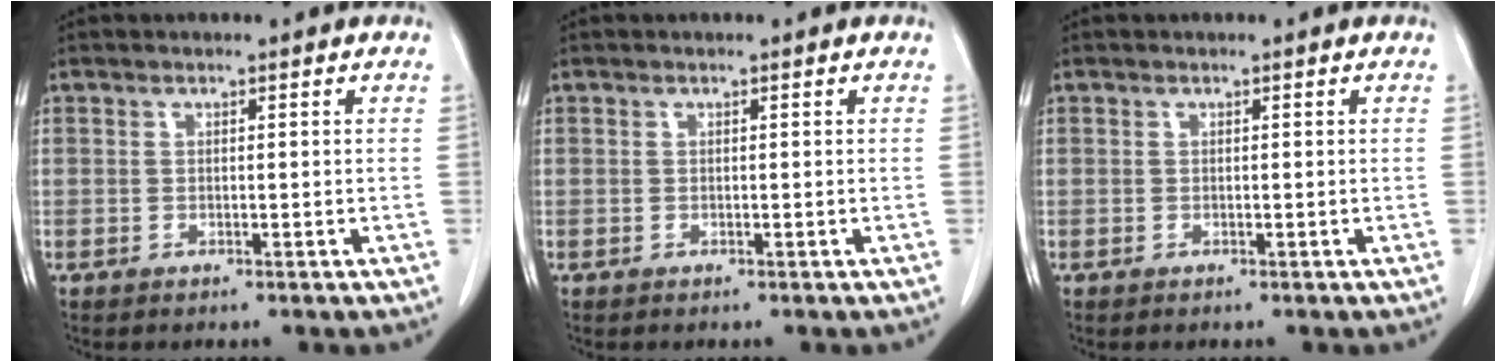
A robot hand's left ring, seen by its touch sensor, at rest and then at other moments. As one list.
[{"total": 0.0}, {"total": 0.0}]